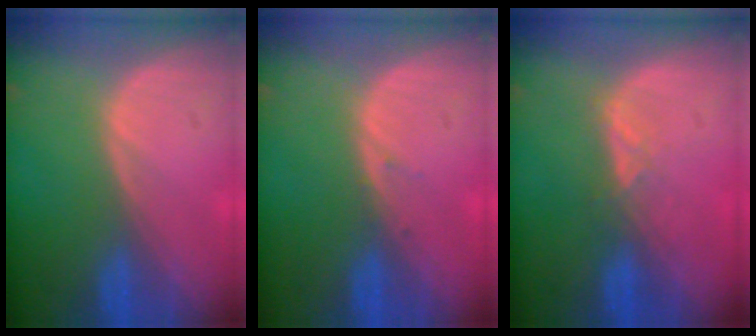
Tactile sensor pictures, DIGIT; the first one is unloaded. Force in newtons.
{"total": 0.7, "press": 0.4, "slide": 0.5}
{"total": 2.3, "press": 2.2, "slide": 0.9}